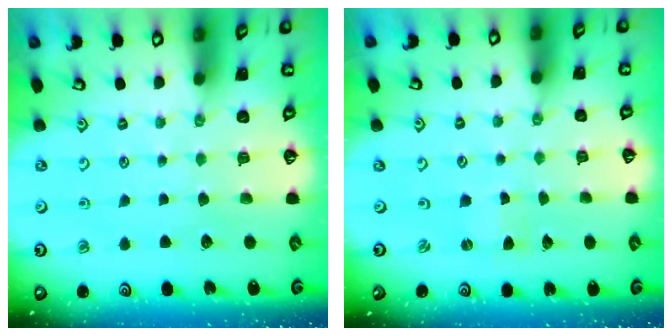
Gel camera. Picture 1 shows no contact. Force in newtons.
{"total": 0.0}